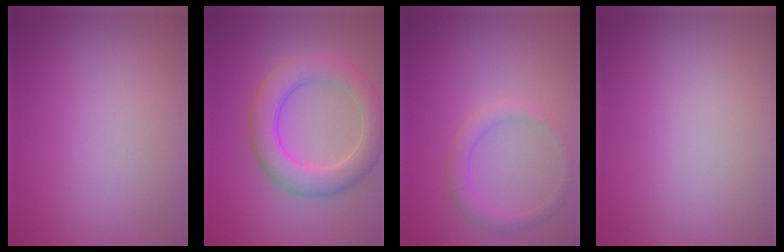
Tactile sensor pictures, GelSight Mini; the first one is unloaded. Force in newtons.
{"total": 5.4, "press": 5.4, "slide": 0.2}
{"total": 2.0, "press": 2.0, "slide": 0.1}
{"total": 0.0}